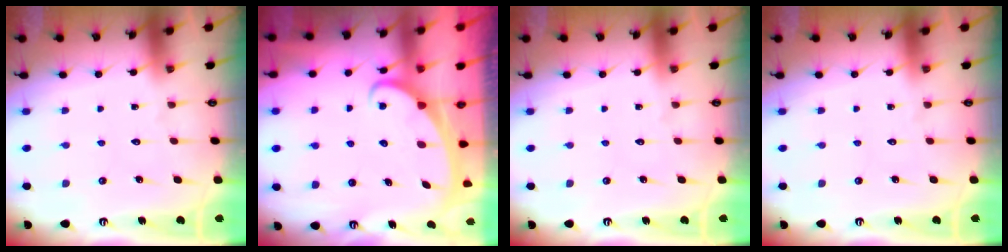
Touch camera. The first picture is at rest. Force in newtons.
{"total": 2.7, "press": 2.7, "slide": 0.3}
{"total": 0.0}
{"total": 0.0}